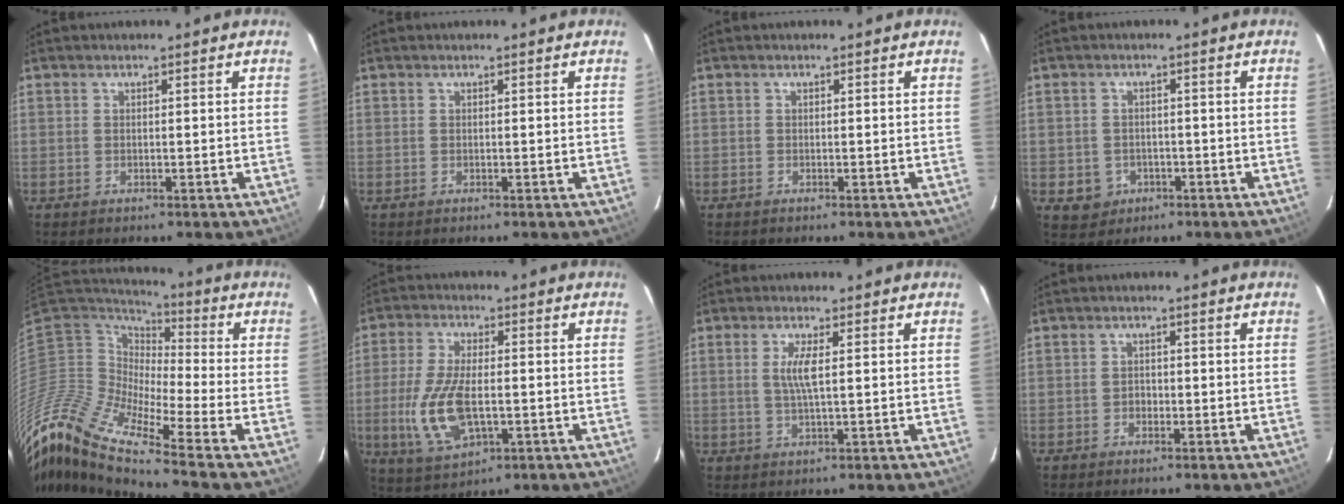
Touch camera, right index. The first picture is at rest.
{"total": 0.0}
{"total": 0.7, "force": [-0.4, 0.6, -0.2], "torque": [0.002, 0.003, -0.005]}
{"total": 4.7, "force": [-1.3, 4.4, 0.7], "torque": [-0.021, 0.013, -0.008]}
{"total": 16.3, "force": [-13.1, 1.4, 9.6], "torque": [-0.167, -0.031, -0.272]}
{"total": 12.4, "force": [-2.2, 5.7, 10.8], "torque": [-0.230, -0.009, -0.034]}
{"total": 3.8, "force": [0.7, 0.3, 3.7], "torque": [-0.073, -0.003, 0.014]}
{"total": 1.5, "force": [-0.6, 1.2, 0.4], "torque": [-0.005, 0.003, -0.008]}